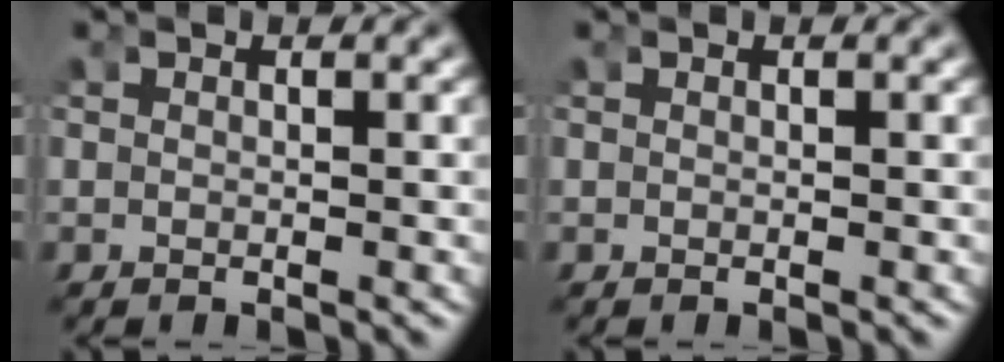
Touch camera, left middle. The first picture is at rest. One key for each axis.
{"total": 0.0}